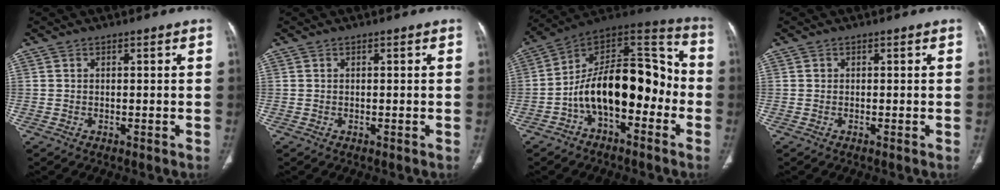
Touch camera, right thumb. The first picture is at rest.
{"total": 0.0}
{"total": 19.5, "force": [-4.8, 10.4, 15.8], "torque": [-0.218, 0.084, -0.085]}
{"total": 0.0}